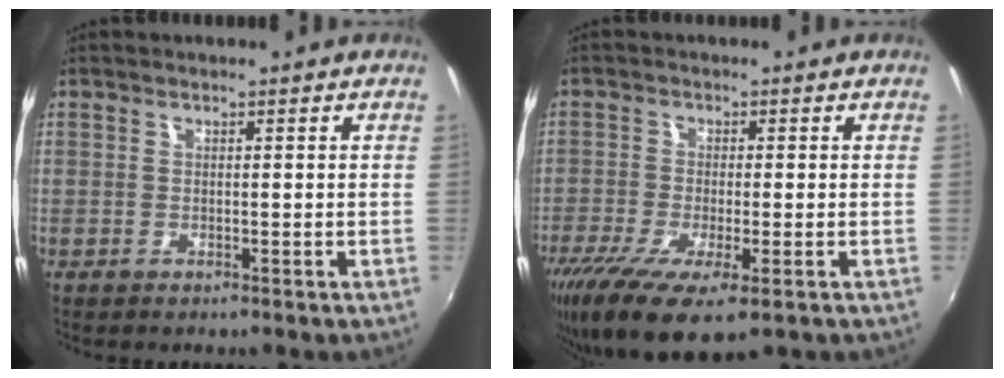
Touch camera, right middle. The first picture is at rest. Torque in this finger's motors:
{"motor_torque": [1.38, -0.76, 0.30, 0.21]}